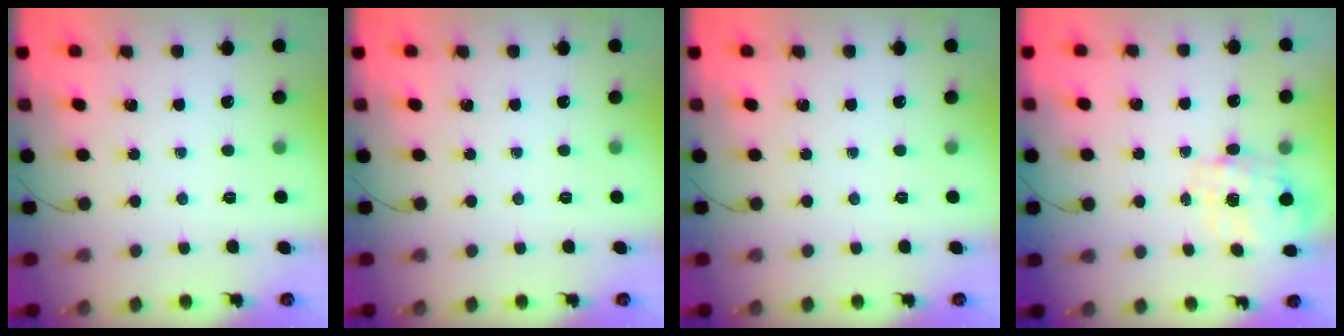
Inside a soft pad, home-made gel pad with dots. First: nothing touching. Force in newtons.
{"total": 0.0}
{"total": 0.0}
{"total": 4.0, "press": 3.9, "slide": 0.9}